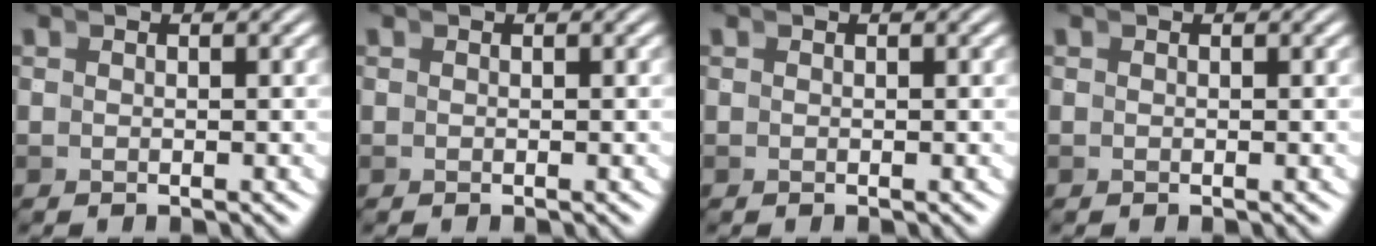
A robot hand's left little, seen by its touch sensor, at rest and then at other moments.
{"total": 0.0}
{"total": 0.0}
{"total": 0.0}